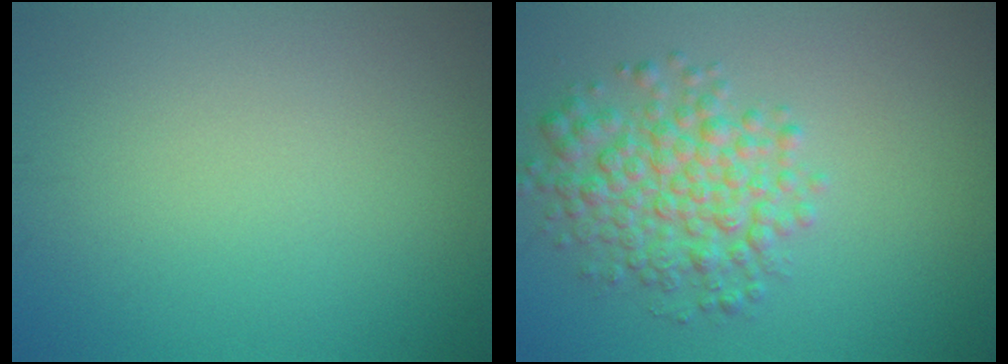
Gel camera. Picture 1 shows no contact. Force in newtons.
{"total": 4.9, "press": 4.9, "slide": 0.1}